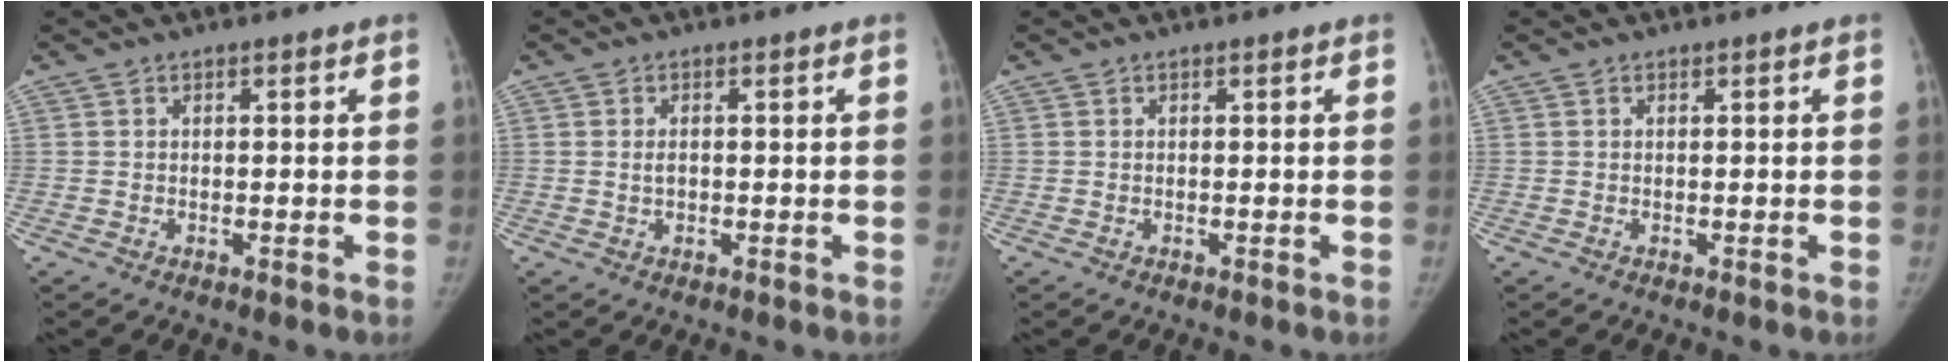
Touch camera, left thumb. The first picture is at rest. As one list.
[{"total": 1.4, "force": [-0.2, 0.9, 1.0], "torque": [-0.015, 0.001, -0.001]}, {"total": 0.0}, {"total": 0.0}]